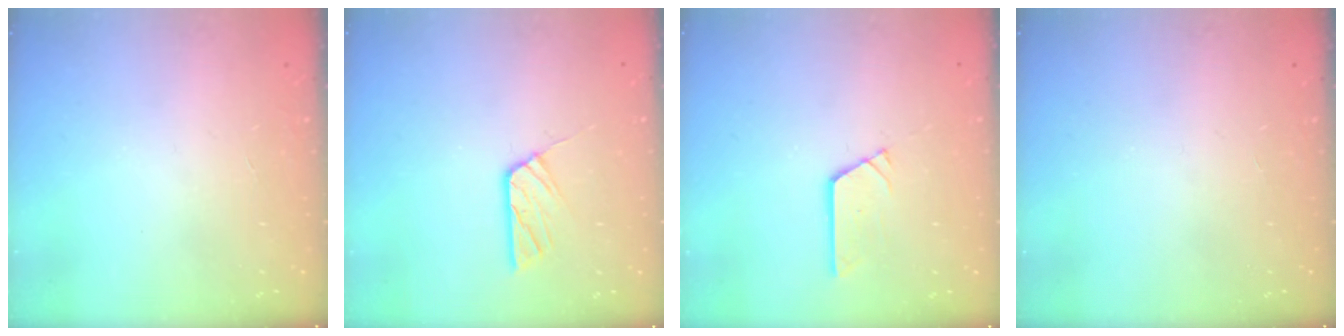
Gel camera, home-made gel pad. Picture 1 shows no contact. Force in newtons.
{"total": 5.8, "press": 5.8, "slide": 0.3}
{"total": 3.6, "press": 3.6, "slide": 0.0}
{"total": 0.0}